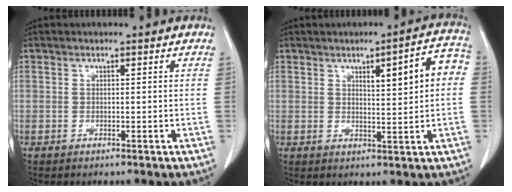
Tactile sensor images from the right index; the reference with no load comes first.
{"total": 7.5, "force": [1.4, 1.2, 7.2], "torque": [-0.098, 0.021, 0.020]}